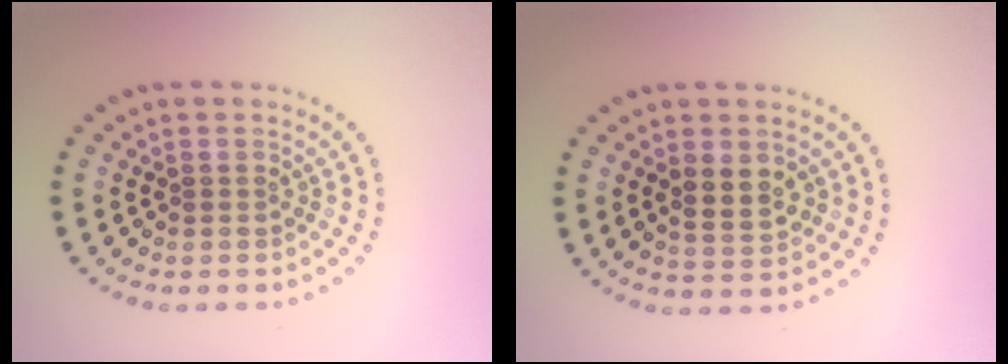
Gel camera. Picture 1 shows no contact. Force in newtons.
{"total": 2.7, "press": 2.7, "slide": 0.5}